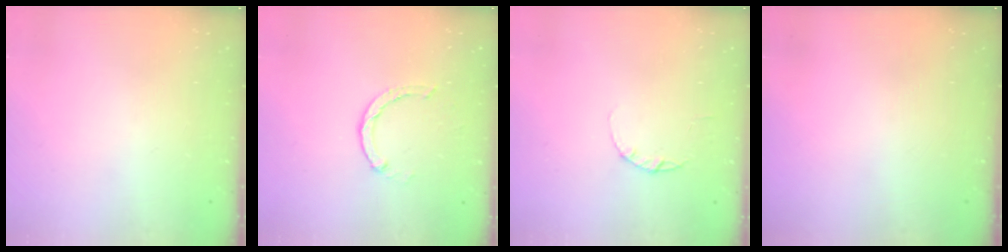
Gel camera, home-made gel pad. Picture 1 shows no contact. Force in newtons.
{"total": 1.8, "press": 1.8, "slide": 0.2}
{"total": 2.2, "press": 2.2, "slide": 0.4}
{"total": 0.0}